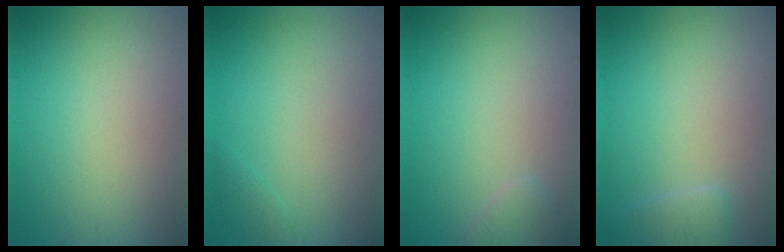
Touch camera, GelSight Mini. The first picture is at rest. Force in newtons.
{"total": 0.7, "press": 0.7, "slide": 0.0}
{"total": 1.0, "press": 1.0, "slide": 0.0}
{"total": 1.6, "press": 1.6, "slide": 0.2}